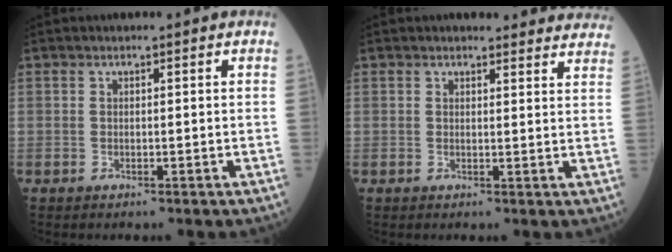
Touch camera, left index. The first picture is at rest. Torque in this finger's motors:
{"motor_torque": [0.13, -0.20, 0.05, 0.05]}